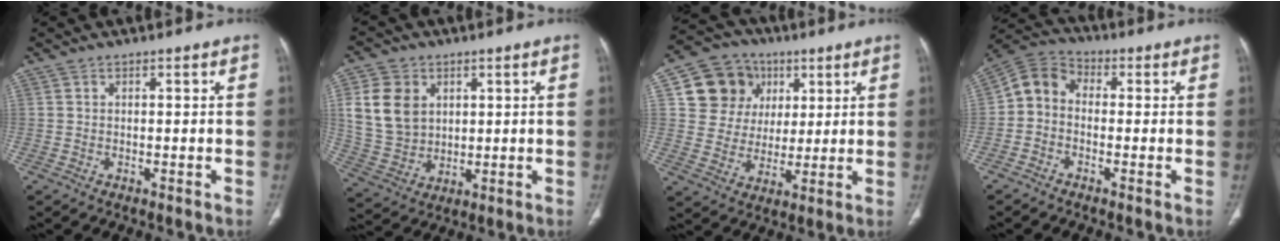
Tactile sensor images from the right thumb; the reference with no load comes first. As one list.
[{"total": 11.7, "force": [3.2, 9.2, 6.4], "torque": [-0.106, -0.009, 0.074]}, {"total": 13.5, "force": [4.7, 11.9, 4.1], "torque": [-0.037, 0.004, 0.086]}, {"total": 6.5, "force": [-0.9, 5.1, 3.9], "torque": [-0.060, 0.024, -0.040]}]